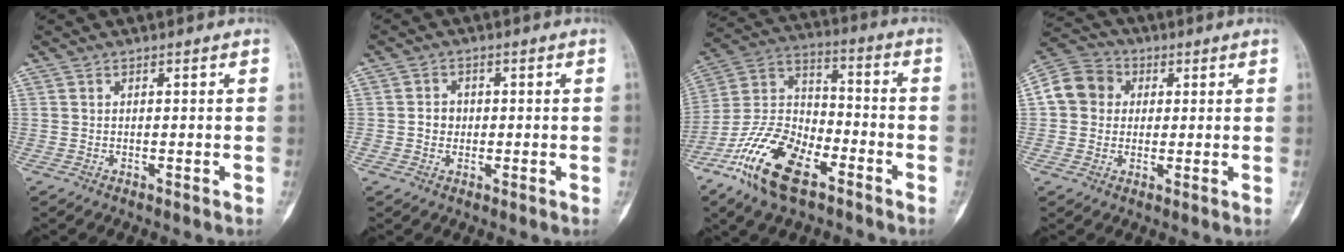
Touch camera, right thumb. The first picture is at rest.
{"total": 2.8, "force": [-0.1, 2.5, 1.3], "torque": [-0.006, 0.006, -0.005]}
{"total": 17.9, "force": [-10.3, 8.4, 12.0], "torque": [-0.227, 0.055, -0.200]}
{"total": 9.0, "force": [1.3, 7.9, 4.0], "torque": [-0.059, 0.016, 0.010]}